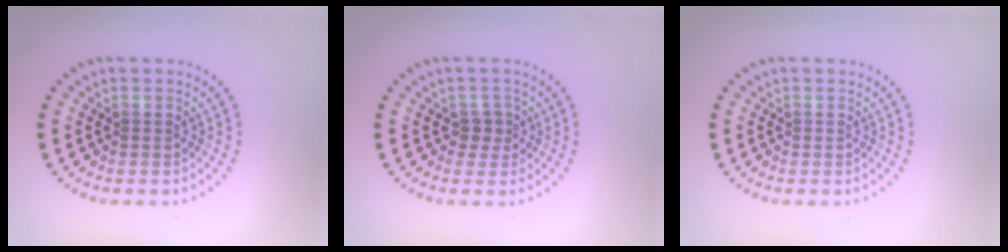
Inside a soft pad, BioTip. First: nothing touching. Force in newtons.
{"total": 1.4, "press": 1.1, "slide": 0.8}
{"total": 0.0}